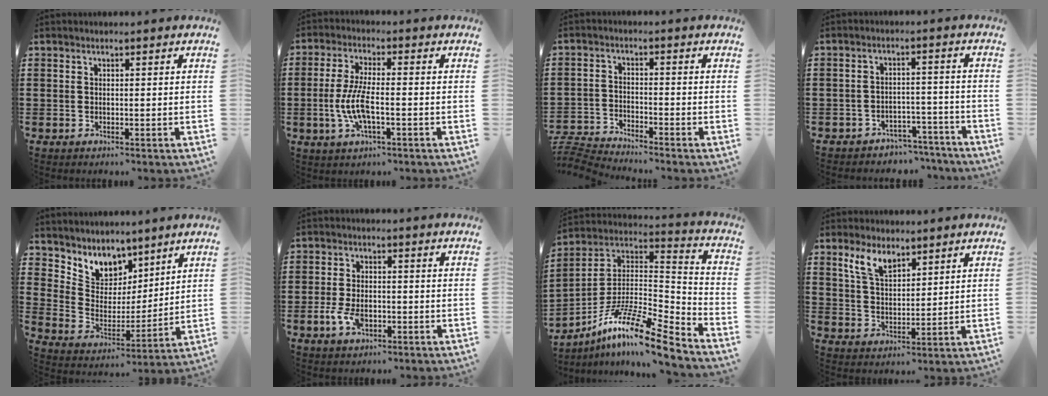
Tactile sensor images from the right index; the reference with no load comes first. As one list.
[{"total": 6.9, "force": [-1.5, 2.1, 6.4], "torque": [-0.144, -0.009, -0.034]}, {"total": 4.0, "force": [-4.0, 0.0, 0.2], "torque": [-0.028, -0.008, -0.091]}, {"total": 3.5, "force": [-3.4, 1.0, 0.5], "torque": [-0.010, 0.010, -0.069]}, {"total": 6.4, "force": [5.0, 4.0, -1.1], "torque": [-0.030, -0.053, 0.092]}, {"total": 4.3, "force": [-1.3, 2.3, 3.3], "torque": [-0.079, -0.005, -0.025]}, {"total": 12.7, "force": [-8.9, 2.3, 8.7], "torque": [-0.169, 0.007, -0.174]}, {"total": 5.7, "force": [4.0, 2.6, 3.2], "torque": [-0.076, 0.006, 0.074]}]